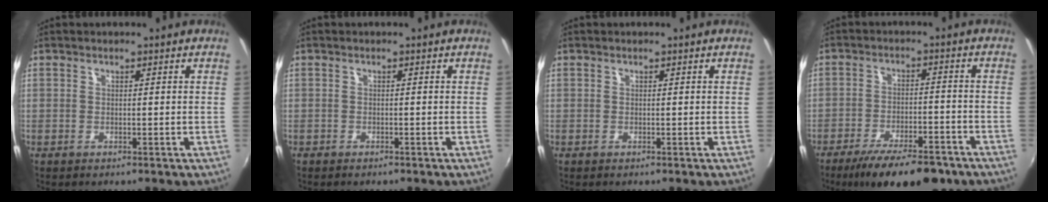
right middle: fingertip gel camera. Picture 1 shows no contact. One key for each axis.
{"total": 0.8, "fx": -0.7, "fy": 0.4, "fz": 0.2, "tx": -0.007, "ty": -0.003, "tz": -0.013}
{"total": 0.0}
{"total": 14.6, "fx": -10.9, "fy": 4.3, "fz": 8.7, "tx": -0.161, "ty": -0.024, "tz": -0.162}